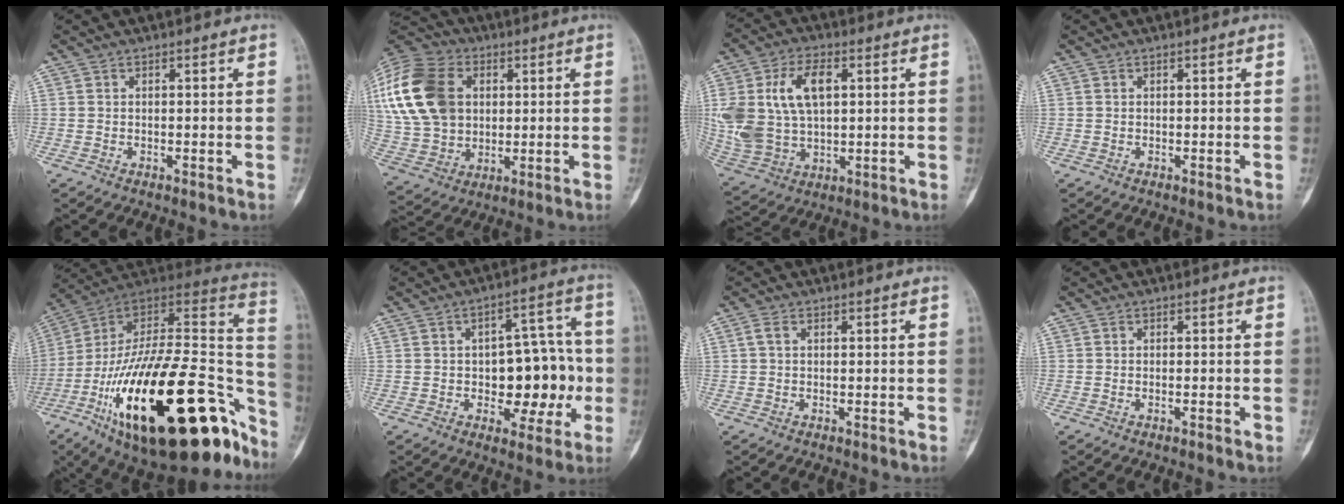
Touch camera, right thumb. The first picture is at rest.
{"total": 23.3, "force": [5.4, 17.1, 14.9], "torque": [-0.319, 0.019, 0.103]}
{"total": 16.4, "force": [3.6, 10.0, 12.5], "torque": [-0.253, 0.004, 0.078]}
{"total": 0.0}
{"total": 39.9, "force": [-17.2, 16.7, 31.9], "torque": [-0.431, 0.062, -0.268]}
{"total": 13.5, "force": [-2.1, 7.8, 10.9], "torque": [-0.097, 0.037, -0.021]}
{"total": 1.3, "force": [0.3, 0.8, 1.0], "torque": [-0.025, 0.007, 0.006]}
{"total": 0.8, "force": [-0.4, 0.1, 0.7], "torque": [-0.014, 0.000, -0.005]}